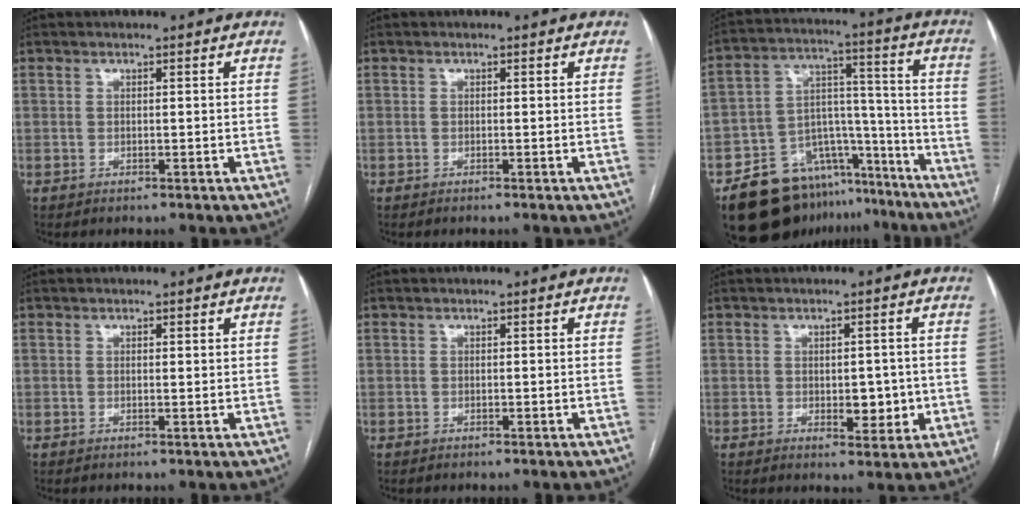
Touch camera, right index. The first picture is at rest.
{"total": 0.0}
{"total": 17.7, "force": [-13.7, 9.8, 5.5], "torque": [-0.066, 0.076, -0.205]}
{"total": 0.6, "force": [0.4, 0.1, 0.4], "torque": [-0.007, -0.002, 0.005]}
{"total": 0.0}
{"total": 4.6, "force": [-0.5, 2.6, 3.8], "torque": [-0.044, 0.002, 0.002]}